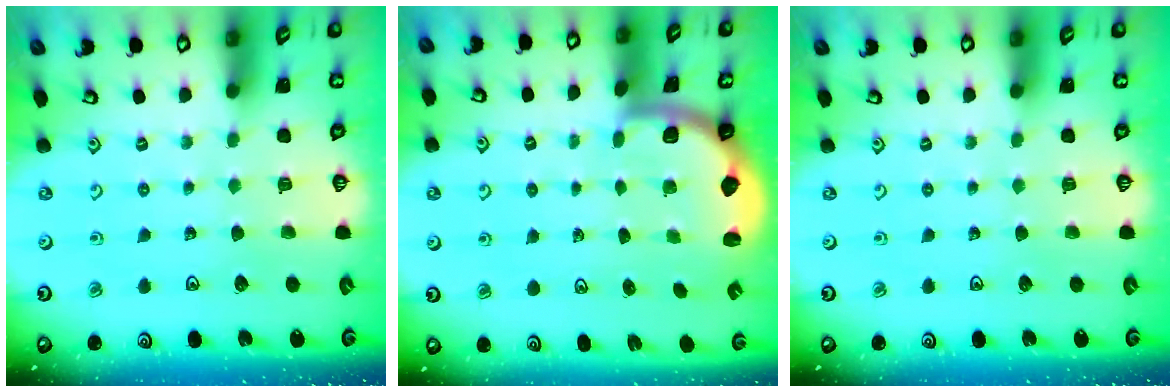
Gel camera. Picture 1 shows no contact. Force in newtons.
{"total": 2.0, "press": 1.9, "slide": 0.5}
{"total": 0.0}